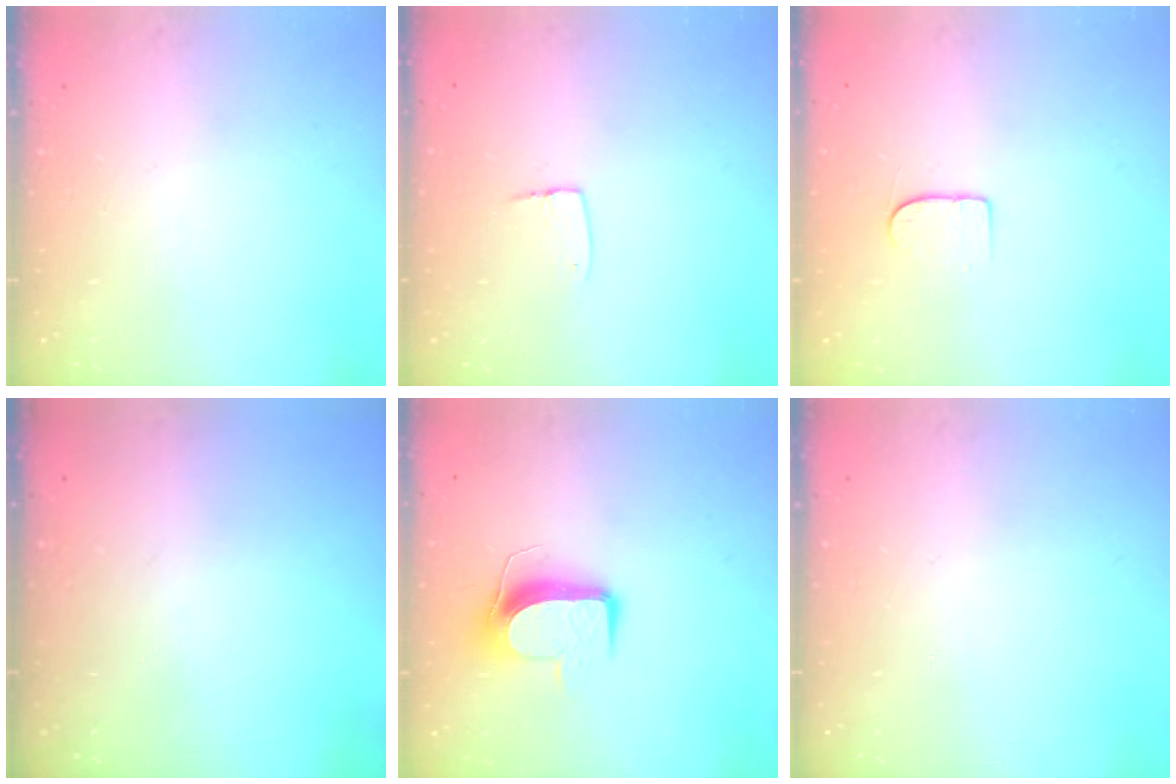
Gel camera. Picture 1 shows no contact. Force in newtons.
{"total": 5.3, "press": 5.3, "slide": 0.4}
{"total": 5.4, "press": 5.4, "slide": 0.4}
{"total": 0.0}
{"total": 9.8, "press": 9.8, "slide": 0.3}
{"total": 0.0}